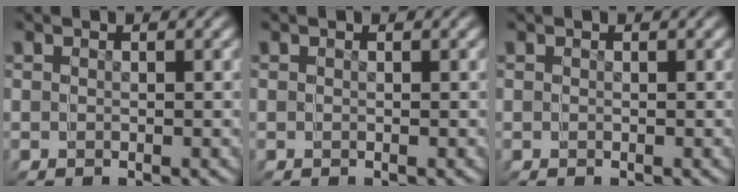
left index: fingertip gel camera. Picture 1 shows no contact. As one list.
[{"total": 0.0}, {"total": 0.0}]